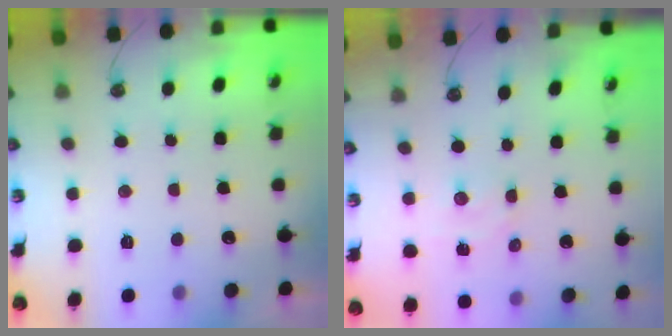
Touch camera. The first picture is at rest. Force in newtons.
{"total": 2.6, "press": 2.6, "slide": 0.4}